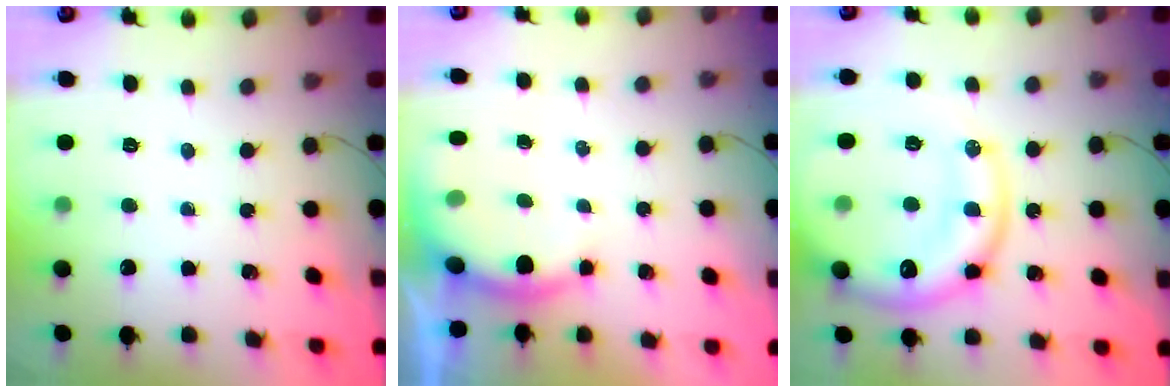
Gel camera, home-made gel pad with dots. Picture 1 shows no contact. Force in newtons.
{"total": 5.2, "press": 5.2, "slide": 0.3}
{"total": 20.9, "press": 20.6, "slide": 3.3}